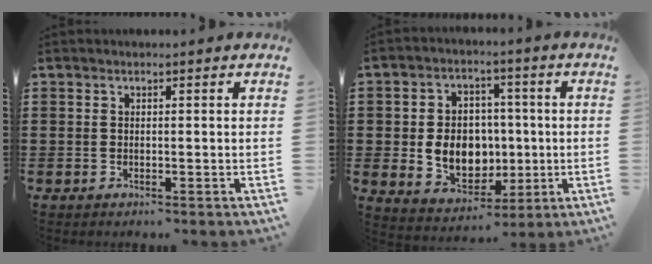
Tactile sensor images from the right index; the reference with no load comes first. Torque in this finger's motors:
{"motor_torque": [1.60, -0.54, 1.05, 0.21]}